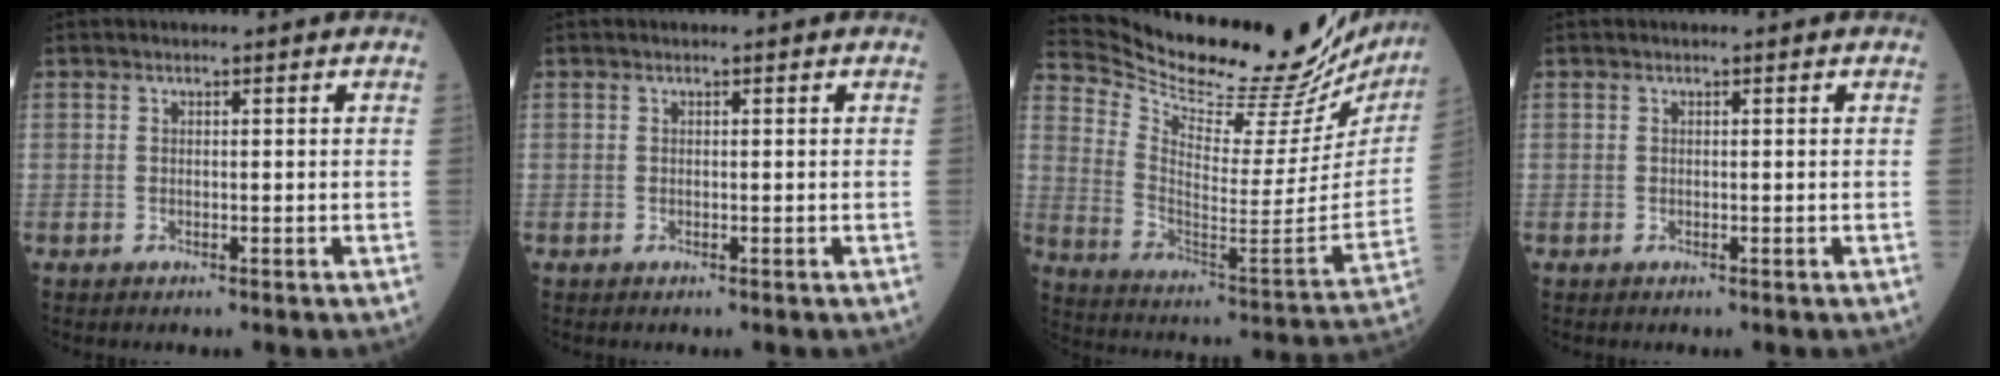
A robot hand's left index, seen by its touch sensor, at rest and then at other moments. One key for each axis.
{"total": 0.0}
{"total": 28.9, "fx": 26.8, "fy": 4.7, "fz": 9.8, "tx": -0.167, "ty": -0.104, "tz": 0.361}
{"total": 0.0}